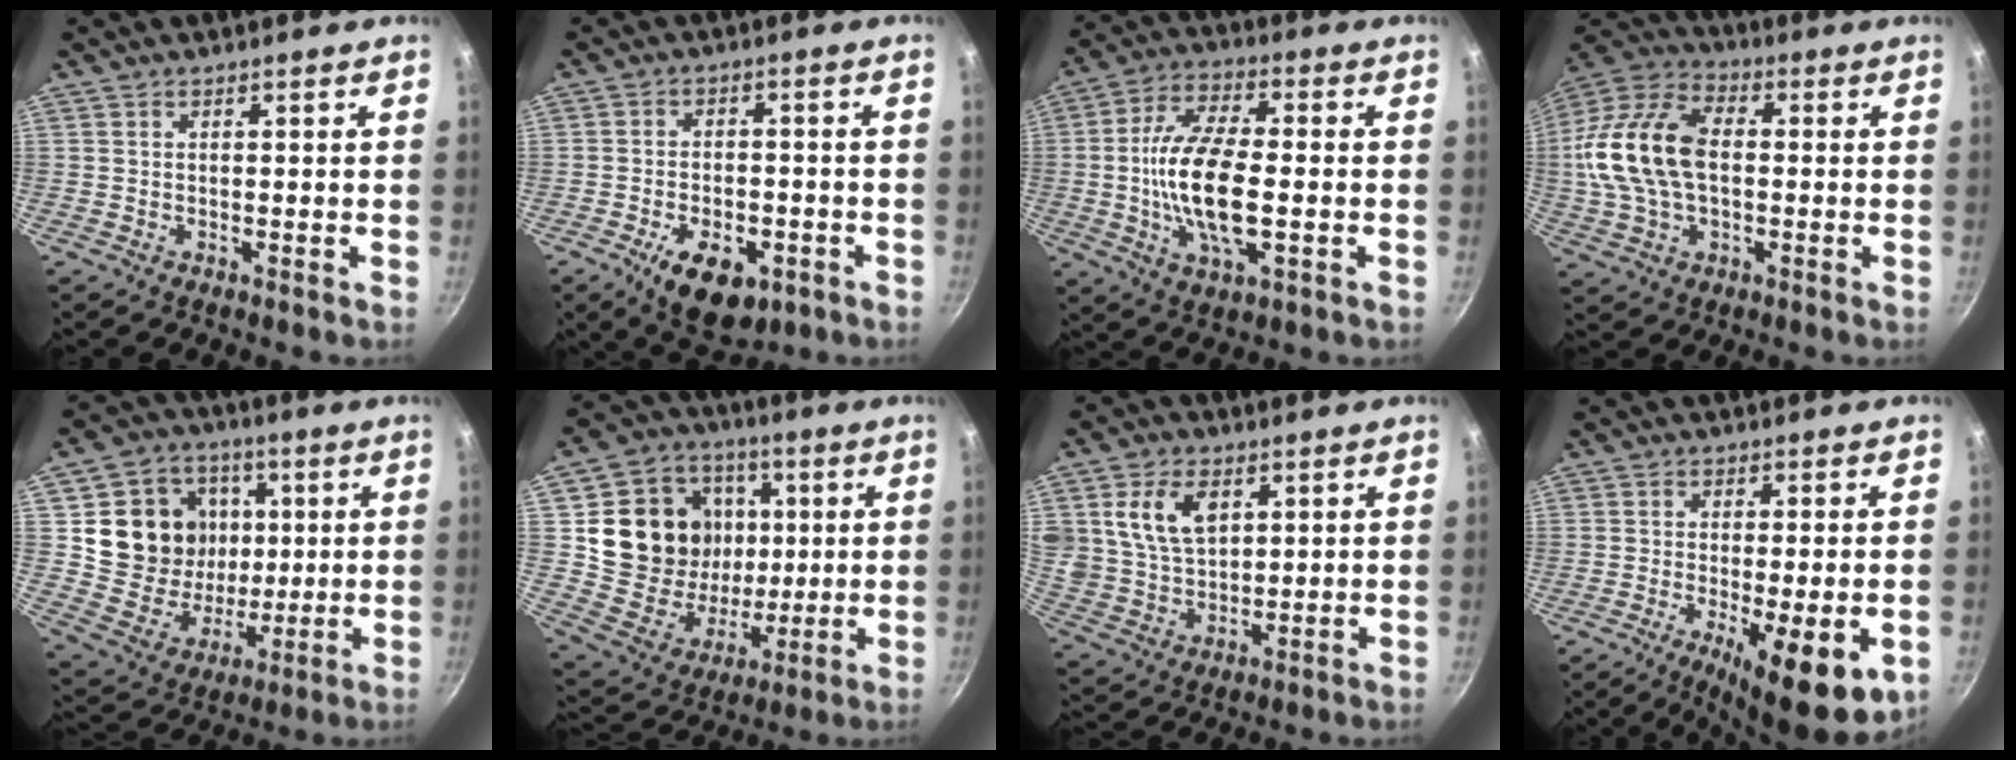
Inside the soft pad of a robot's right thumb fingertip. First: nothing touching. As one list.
[{"total": 11.4, "force": [-5.1, 6.4, 8.0], "torque": [-0.101, 0.014, -0.066]}, {"total": 15.4, "force": [-1.7, 6.3, 13.9], "torque": [-0.263, 0.013, -0.041]}, {"total": 18.2, "force": [0.3, 11.3, 14.2], "torque": [-0.272, 0.036, -0.005]}, {"total": 16.4, "force": [3.5, 14.3, 7.1], "torque": [-0.096, -0.006, 0.069]}, {"total": 19.6, "force": [4.0, 16.6, 9.6], "torque": [-0.148, -0.005, 0.079]}, {"total": 10.8, "force": [3.9, 7.3, 6.9], "torque": [-0.112, -0.017, 0.079]}, {"total": 13.0, "force": [-4.2, 3.5, 11.7], "torque": [-0.159, -0.004, -0.056]}]